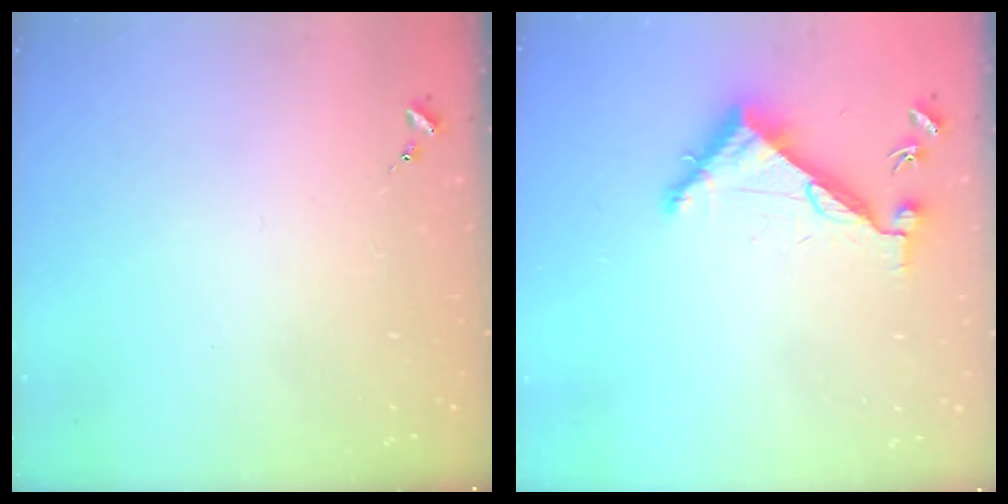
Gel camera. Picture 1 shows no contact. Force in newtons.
{"total": 7.2, "press": 7.2, "slide": 0.3}